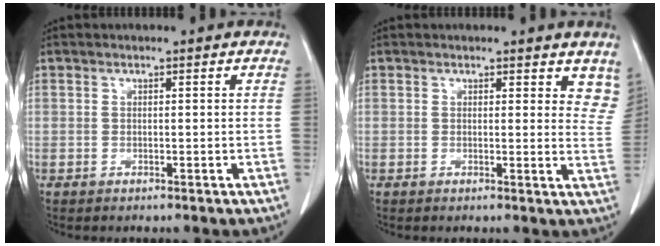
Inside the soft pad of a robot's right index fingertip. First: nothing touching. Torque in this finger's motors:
{"motor_torque": [0.07, 0.19, 0.02, 0.00]}